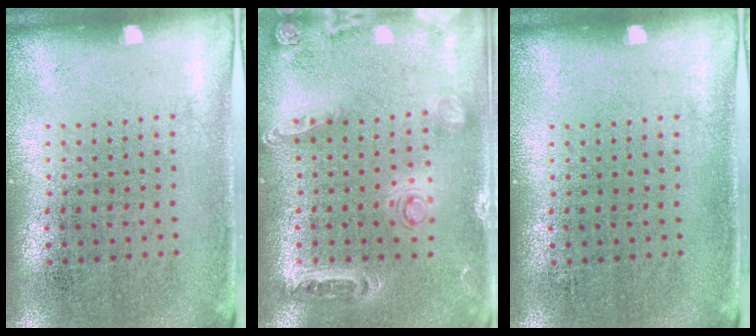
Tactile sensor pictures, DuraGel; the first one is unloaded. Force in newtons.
{"total": 1.4, "press": 1.4, "slide": 0.3}
{"total": 0.0}